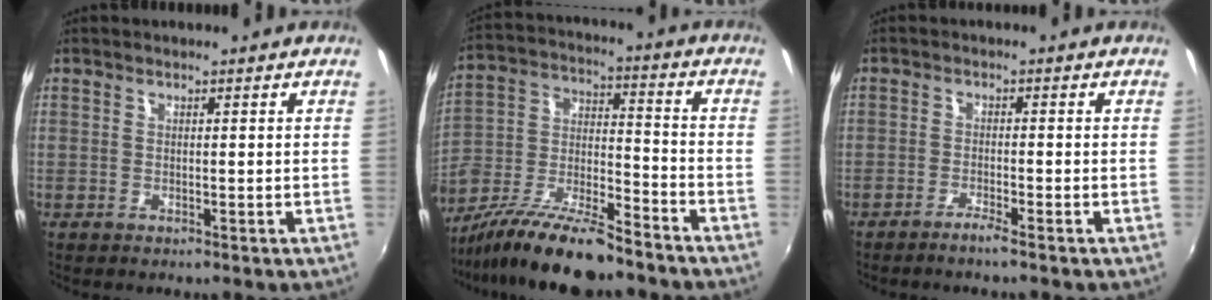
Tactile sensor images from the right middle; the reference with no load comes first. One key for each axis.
{"total": 16.8, "fx": -12.2, "fy": 4.5, "fz": 10.7, "tx": -0.220, "ty": -0.020, "tz": -0.221}
{"total": 2.4, "fx": -2.0, "fy": -0.2, "fz": 1.3, "tx": -0.041, "ty": -0.002, "tz": -0.042}